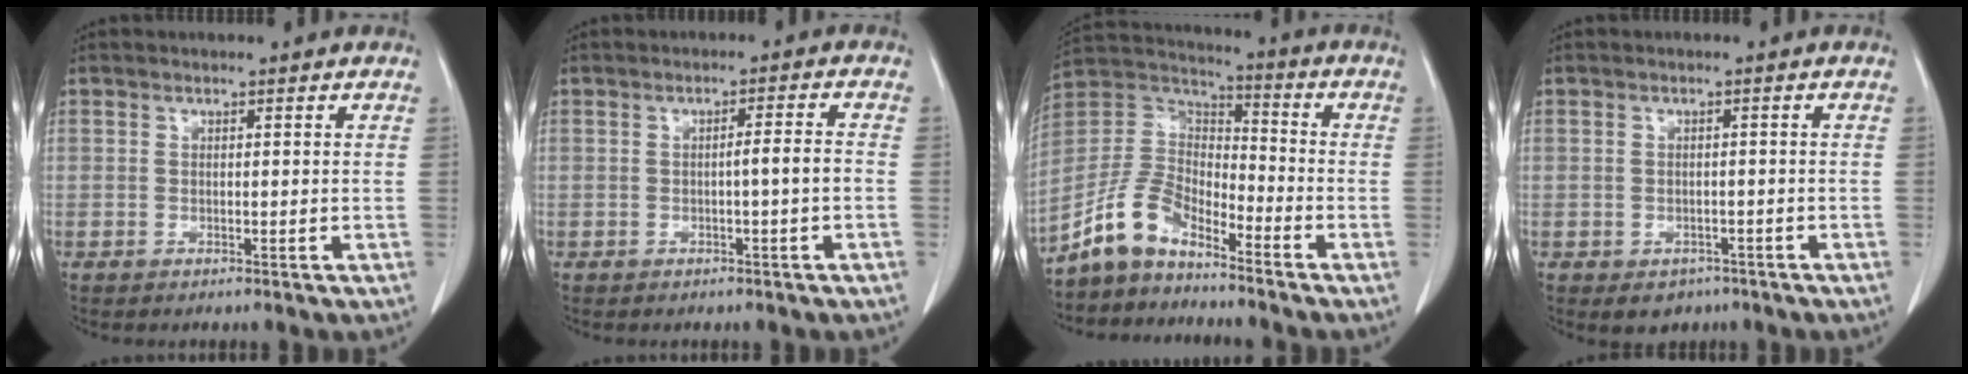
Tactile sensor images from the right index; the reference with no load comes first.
{"total": 2.7, "force": [-0.7, -0.2, 2.6], "torque": [-0.037, 0.002, -0.013]}
{"total": 9.9, "force": [-7.9, 2.9, 5.3], "torque": [-0.127, 0.021, -0.157]}
{"total": 3.3, "force": [-2.0, 2.4, 0.9], "torque": [-0.006, 0.005, -0.019]}